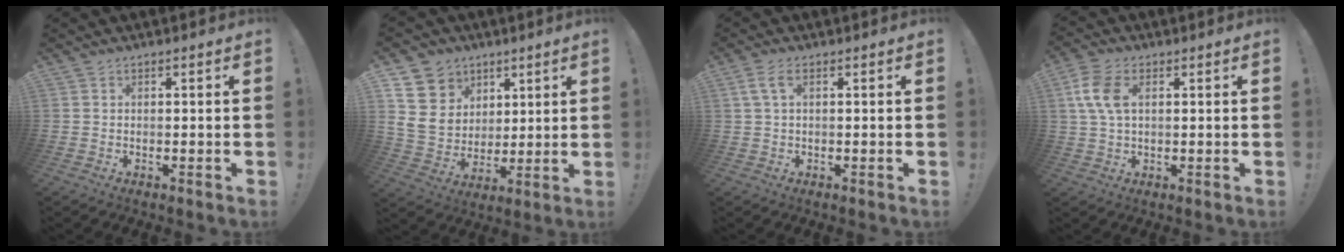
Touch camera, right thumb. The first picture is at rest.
{"total": 12.7, "force": [4.6, 11.3, 3.8], "torque": [-0.064, -0.026, 0.102]}
{"total": 3.5, "force": [1.3, 1.4, 3.0], "torque": [-0.051, 0.002, 0.023]}
{"total": 9.0, "force": [2.2, 5.4, 6.8], "torque": [-0.146, 0.001, 0.040]}